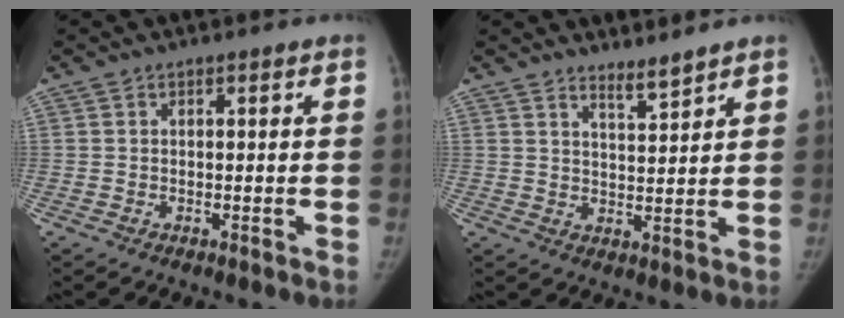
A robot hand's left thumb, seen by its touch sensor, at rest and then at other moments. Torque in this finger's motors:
{"motor_torque": [0.19, 0.19, 0.03, -0.18, -0.02]}